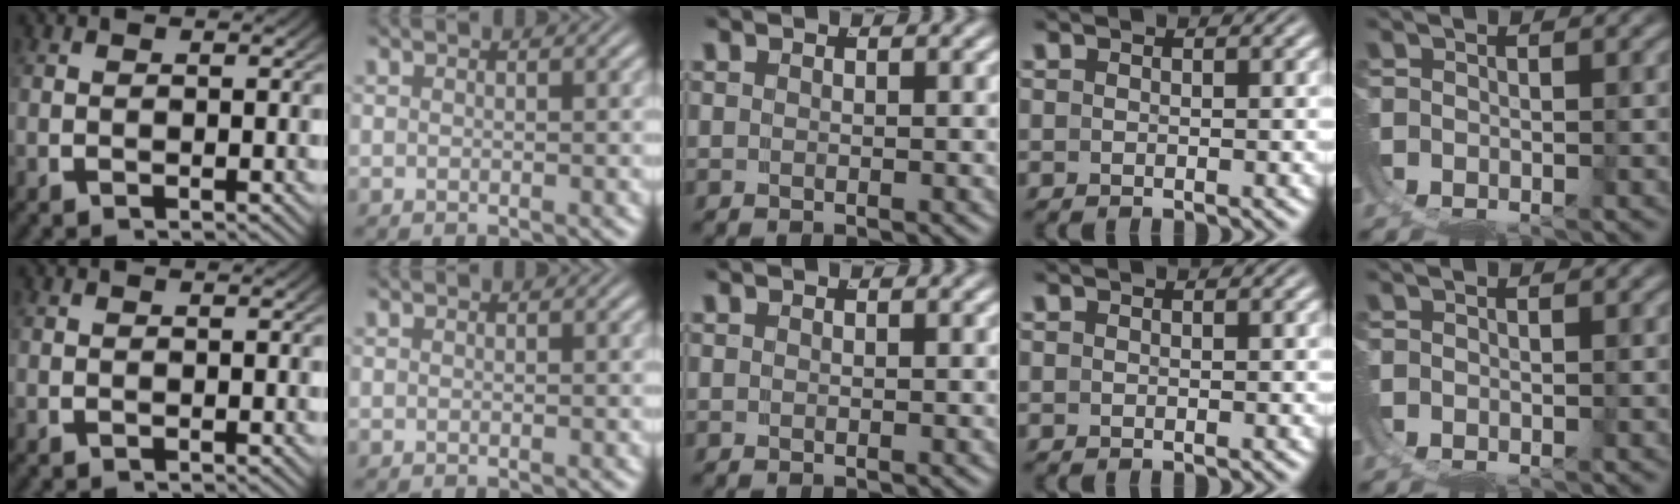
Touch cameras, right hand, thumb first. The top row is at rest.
{}